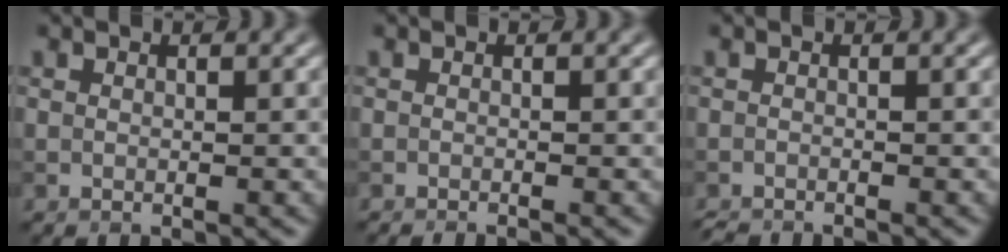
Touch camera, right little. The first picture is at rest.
{"total": 1.1, "force": [-0.9, 0.1, 0.6], "torque": [0.002, -0.002, -0.017]}
{"total": 1.5, "force": [-1.5, 0.0, 0.2], "torque": [-0.001, -0.008, -0.027]}